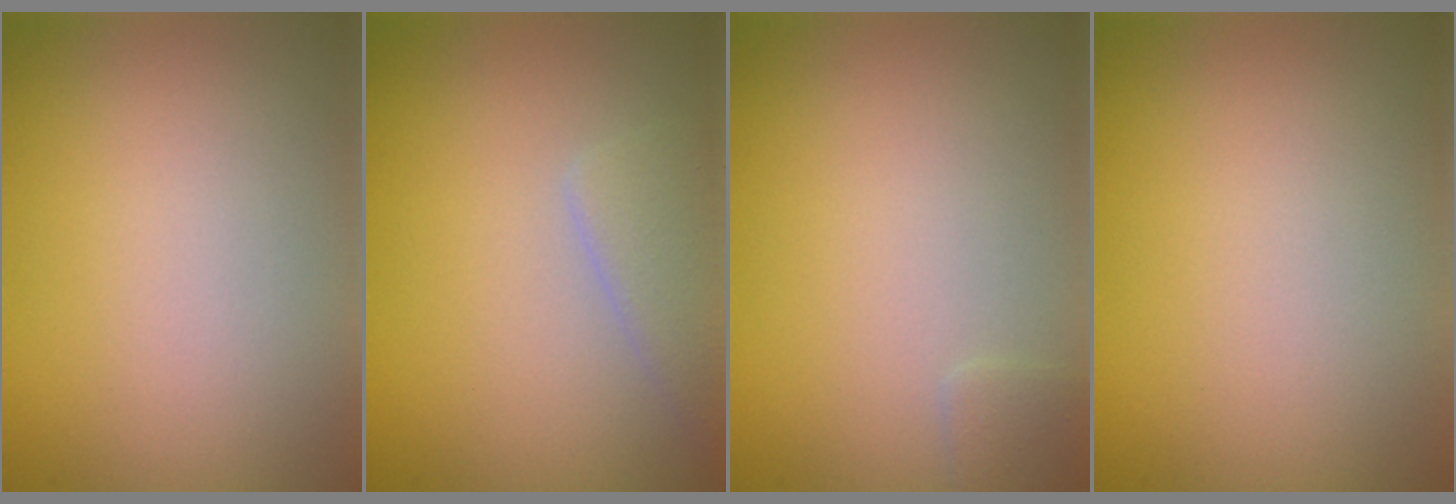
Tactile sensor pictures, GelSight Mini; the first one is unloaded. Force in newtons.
{"total": 2.3, "press": 2.3, "slide": 0.1}
{"total": 0.8, "press": 0.8, "slide": 0.1}
{"total": 0.0}